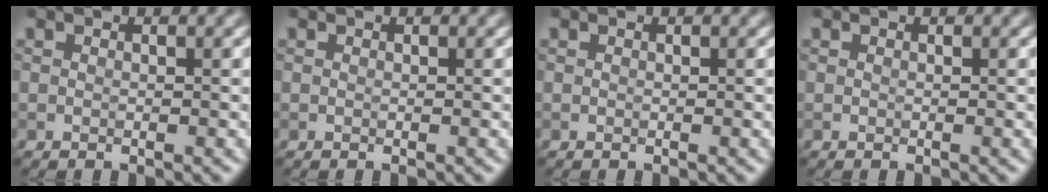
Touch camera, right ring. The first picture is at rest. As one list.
[{"total": 0.0}, {"total": 0.0}, {"total": 0.0}]